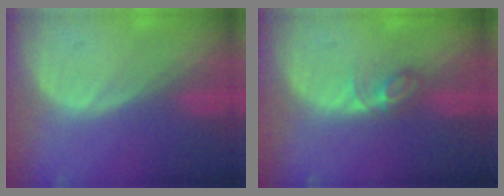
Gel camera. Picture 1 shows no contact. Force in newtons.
{"total": 2.8, "press": 2.8, "slide": 0.4}